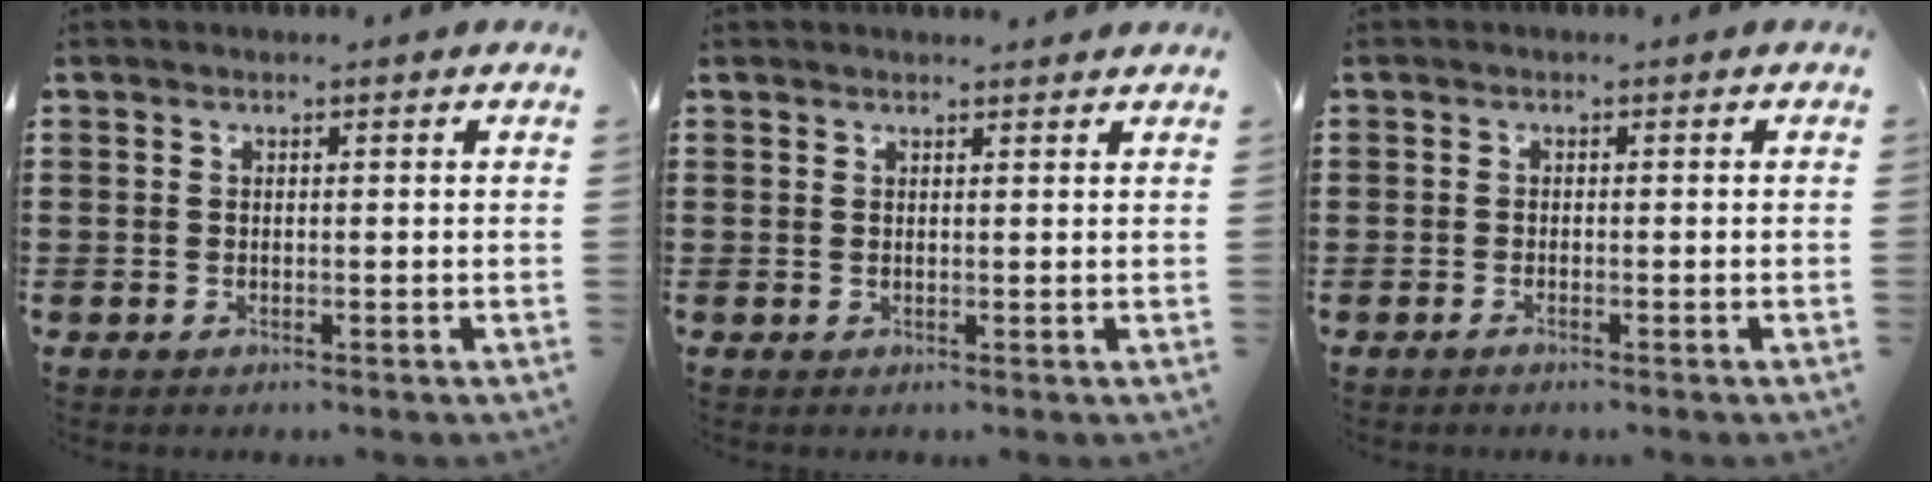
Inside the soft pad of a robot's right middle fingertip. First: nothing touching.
{"total": 1.0, "force": [1.0, -0.1, 0.1], "torque": [0.005, -0.005, 0.018]}
{"total": 0.6, "force": [-0.5, 0.0, 0.4], "torque": [-0.008, -0.002, -0.009]}